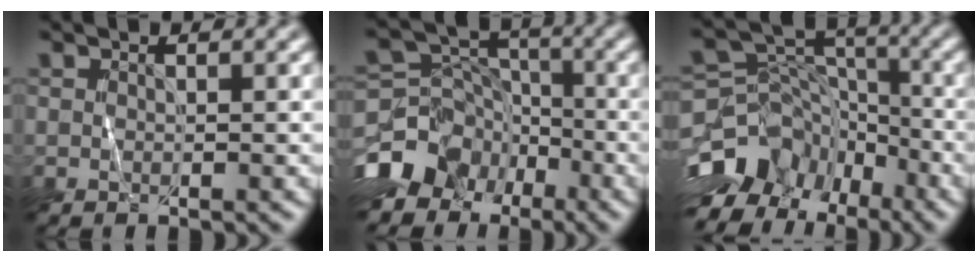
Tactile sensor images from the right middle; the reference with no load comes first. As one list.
[{"total": 10.7, "force": [-6.7, 7.5, 3.5], "torque": [-0.085, -0.005, -0.122]}, {"total": 9.9, "force": [-6.3, 6.5, 3.8], "torque": [-0.067, 0.015, -0.113]}]